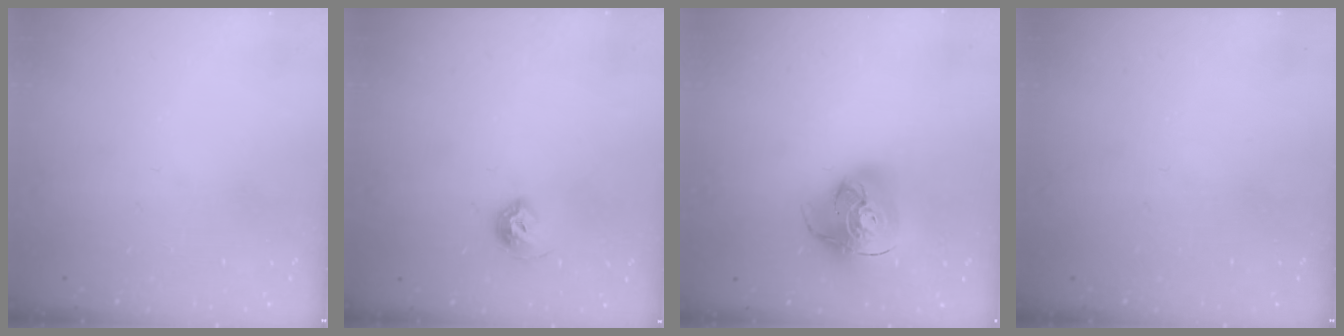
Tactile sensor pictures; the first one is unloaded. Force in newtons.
{"total": 7.6, "press": 7.5, "slide": 1.1}
{"total": 15.5, "press": 15.4, "slide": 1.8}
{"total": 0.0}